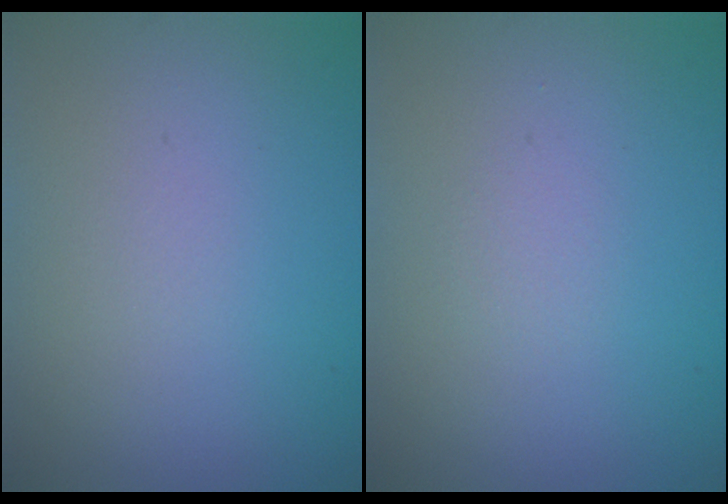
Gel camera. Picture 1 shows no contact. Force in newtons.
{"total": 0.5, "press": 0.5, "slide": 0.0}